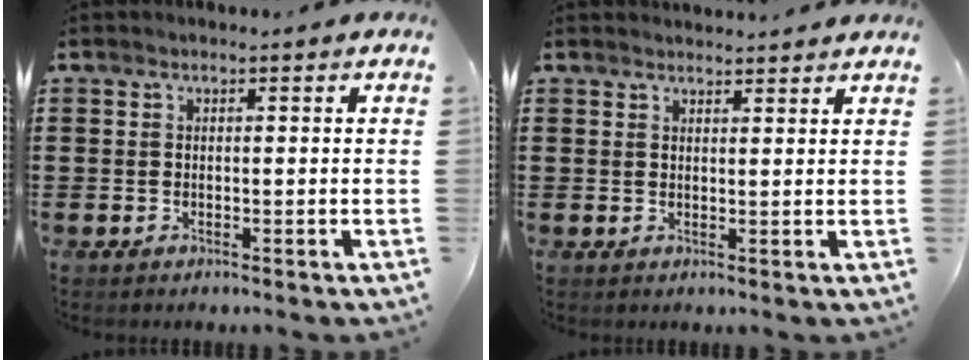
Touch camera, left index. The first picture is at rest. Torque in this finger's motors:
{"motor_torque": [2.14, 0.00, -0.07, 0.00]}